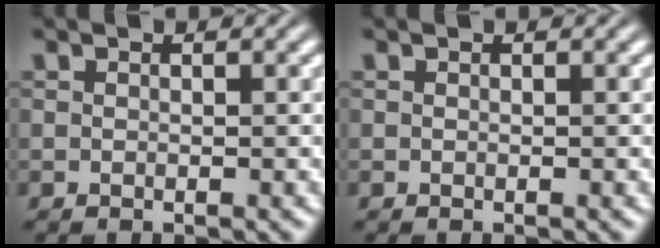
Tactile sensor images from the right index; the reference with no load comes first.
{"total": 0.0}